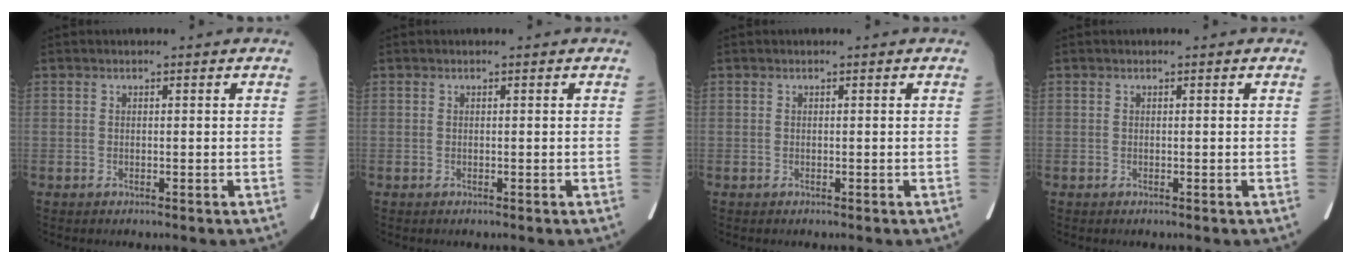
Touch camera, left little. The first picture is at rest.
{"total": 0.0}
{"total": 0.0}
{"total": 0.0}